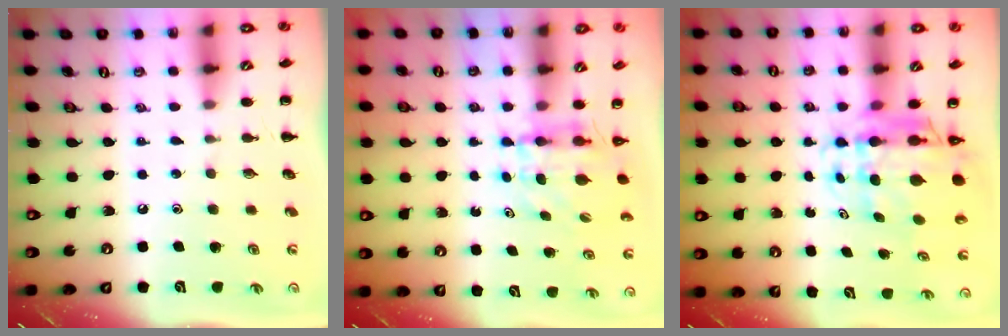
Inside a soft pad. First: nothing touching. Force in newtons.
{"total": 4.7, "press": 4.7, "slide": 0.1}
{"total": 8.7, "press": 8.2, "slide": 2.9}